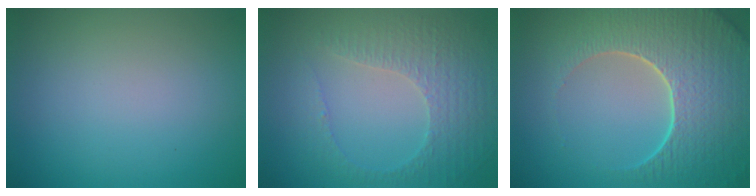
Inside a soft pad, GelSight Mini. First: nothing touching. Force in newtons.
{"total": 4.6, "press": 3.3, "slide": 3.2}
{"total": 8.4, "press": 6.4, "slide": 5.4}